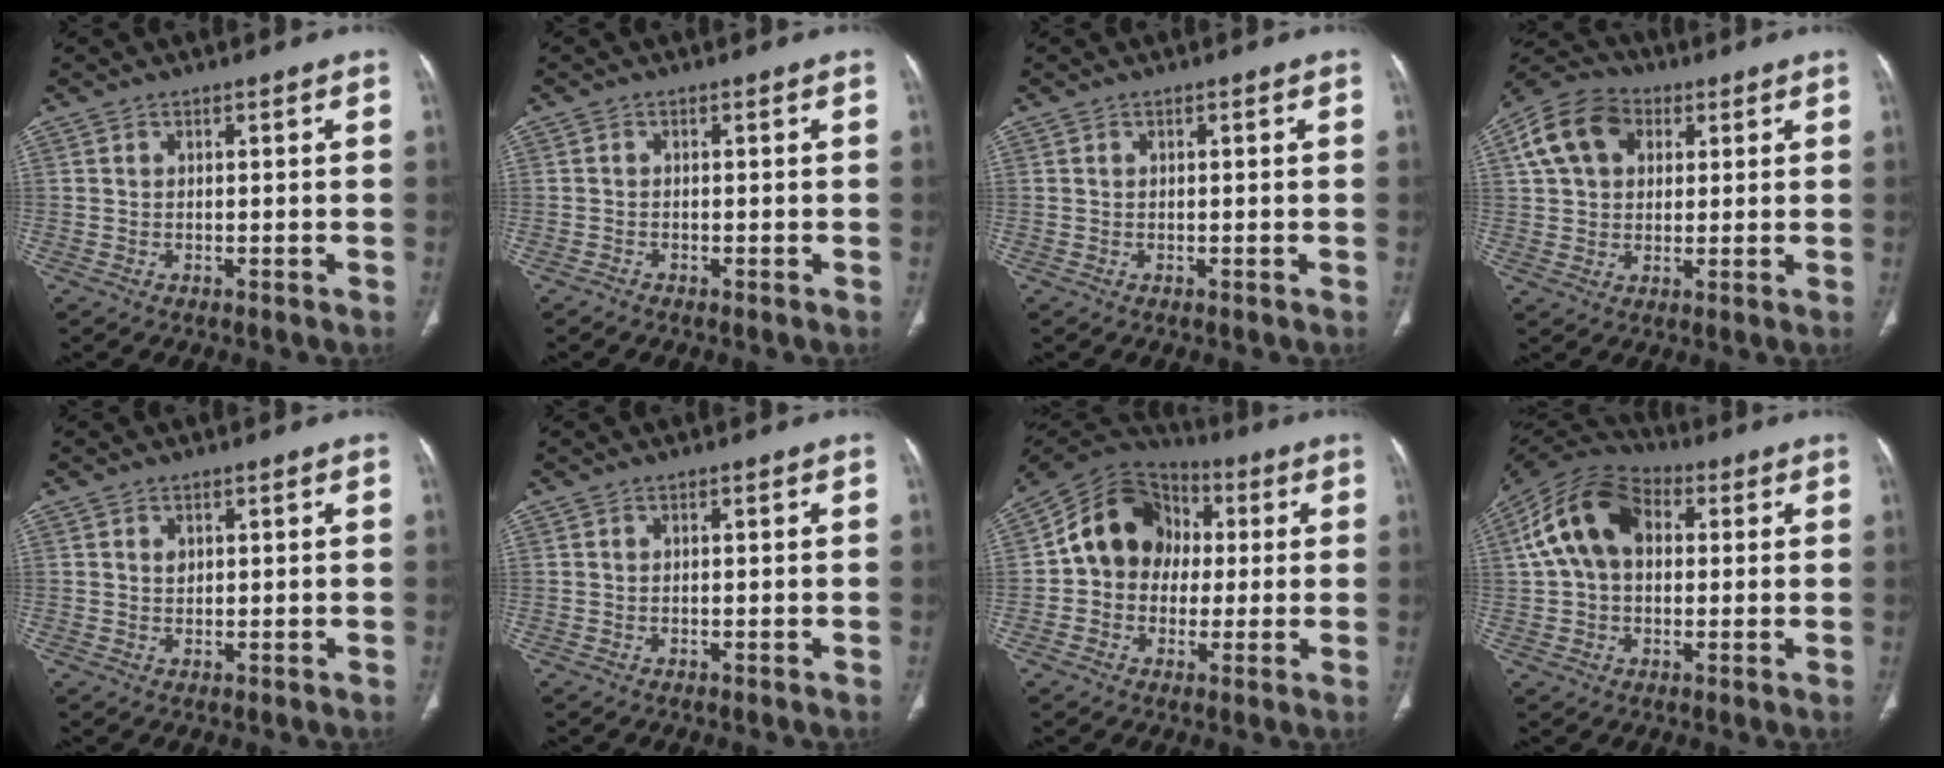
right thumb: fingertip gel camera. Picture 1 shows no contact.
{"total": 0.6, "force": [-0.6, 0.3, 0.1], "torque": [-0.004, -0.001, -0.016]}
{"total": 0.0}
{"total": 12.2, "force": [3.9, 9.0, 7.2], "torque": [-0.123, 0.014, 0.060]}
{"total": 1.1, "force": [0.5, 0.8, 0.6], "torque": [-0.004, -0.002, 0.010]}
{"total": 0.0}
{"total": 14.6, "force": [1.2, 12.2, 7.8], "torque": [-0.099, 0.031, 0.009]}
{"total": 15.2, "force": [2.7, 10.4, 10.8], "torque": [-0.189, 0.032, 0.038]}